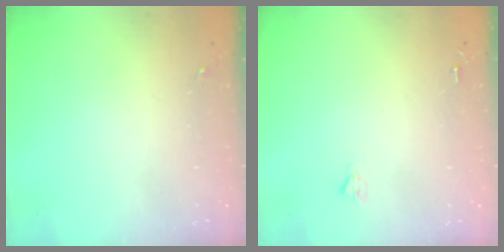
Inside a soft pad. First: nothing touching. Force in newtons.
{"total": 1.9, "press": 1.9, "slide": 0.2}